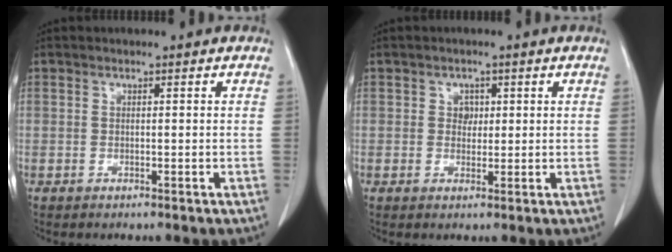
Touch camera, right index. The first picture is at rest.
{"total": 2.0, "force": [0.6, 1.7, 0.8], "torque": [-0.008, 0.003, 0.010]}